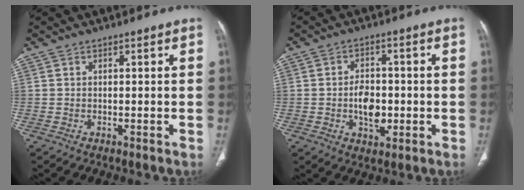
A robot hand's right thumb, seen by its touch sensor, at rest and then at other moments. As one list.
[{"total": 6.6, "force": [-1.0, 4.2, 5.0], "torque": [-0.067, 0.006, -0.014]}]